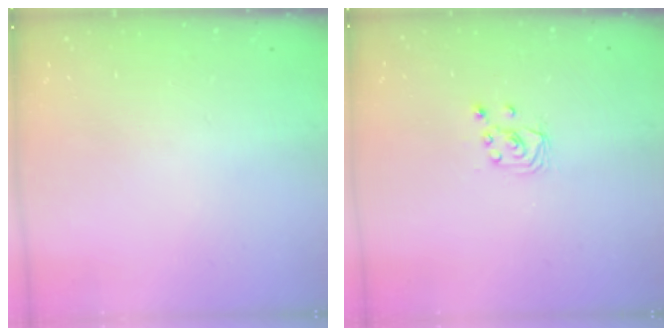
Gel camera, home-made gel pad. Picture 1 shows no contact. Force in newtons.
{"total": 2.4, "press": 2.4, "slide": 0.2}